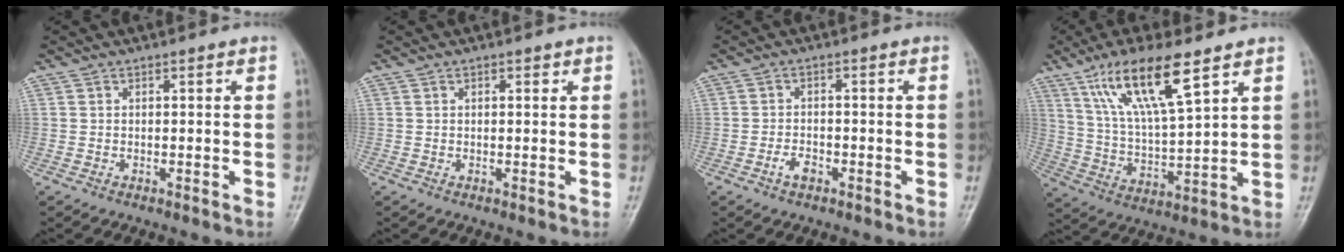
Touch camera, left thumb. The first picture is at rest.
{"total": 0.9, "force": [0.5, 0.4, 0.7], "torque": [-0.007, 0.000, 0.006]}
{"total": 2.6, "force": [-1.5, 1.4, 1.6], "torque": [-0.029, 0.011, -0.027]}
{"total": 14.6, "force": [8.4, 3.4, 11.4], "torque": [-0.208, -0.032, 0.166]}